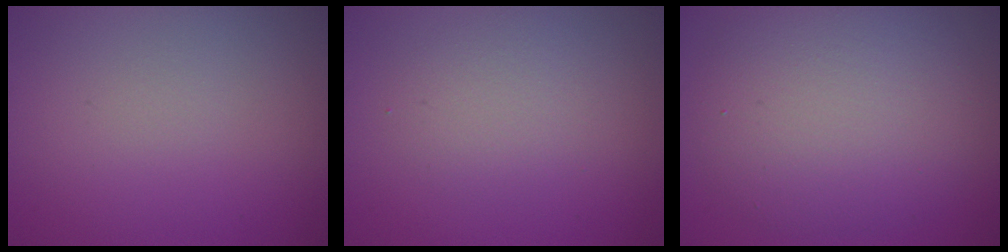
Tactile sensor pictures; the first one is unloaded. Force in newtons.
{"total": 2.4, "press": 2.4, "slide": 0.0}
{"total": 7.9, "press": 7.9, "slide": 0.5}